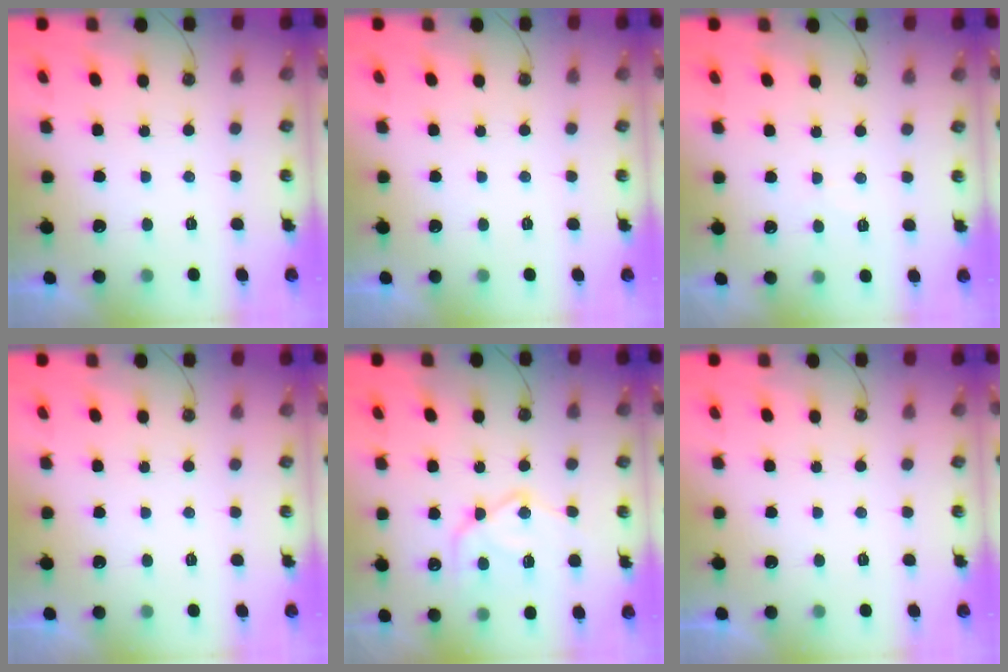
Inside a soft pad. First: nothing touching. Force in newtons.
{"total": 0.0}
{"total": 3.6, "press": 3.5, "slide": 0.6}
{"total": 0.0}
{"total": 15.6, "press": 15.5, "slide": 1.3}
{"total": 0.0}